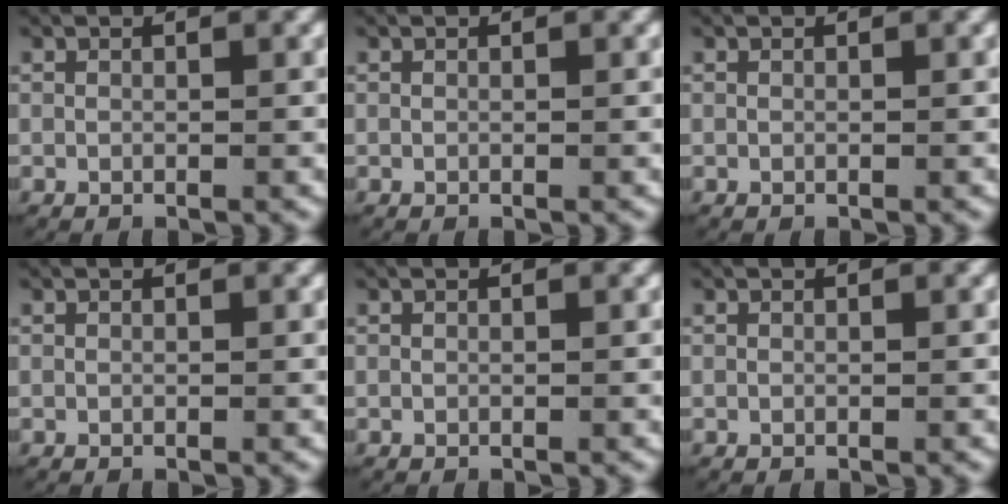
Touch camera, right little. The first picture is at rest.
{"total": 0.0}
{"total": 0.0}
{"total": 0.0}
{"total": 0.0}
{"total": 0.0}